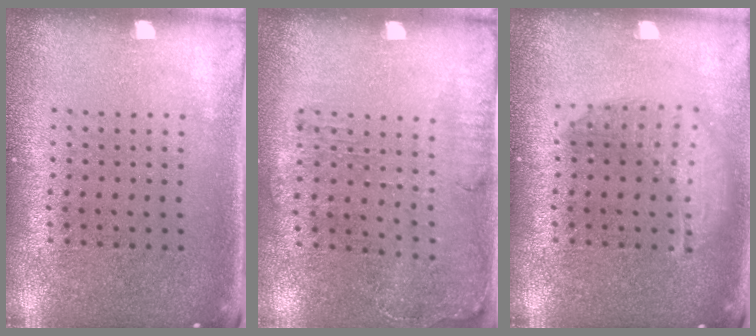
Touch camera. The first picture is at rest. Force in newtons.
{"total": 1.3, "press": 1.2, "slide": 0.5}
{"total": 1.5, "press": 1.3, "slide": 0.7}